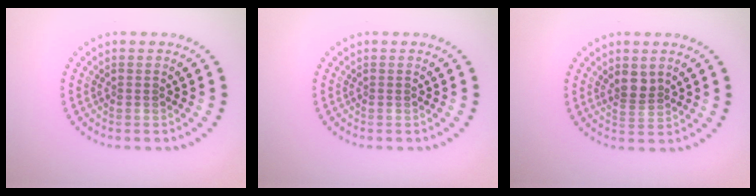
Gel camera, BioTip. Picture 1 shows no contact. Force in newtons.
{"total": 0.0}
{"total": 2.1, "press": 1.7, "slide": 1.2}